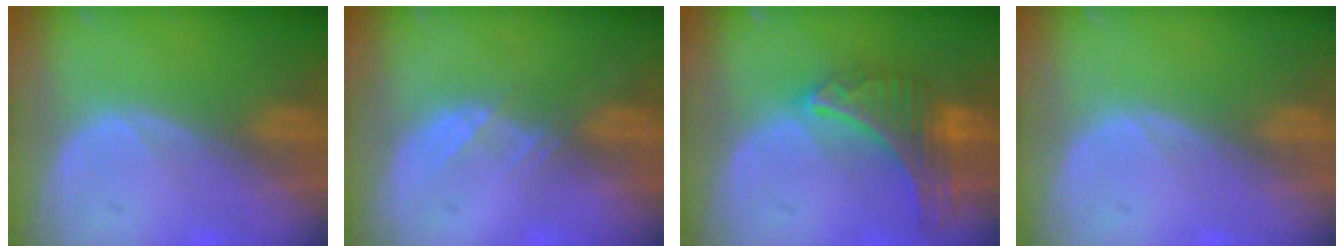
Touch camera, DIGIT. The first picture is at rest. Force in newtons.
{"total": 1.9, "press": 1.8, "slide": 0.8}
{"total": 9.2, "press": 8.0, "slide": 4.4}
{"total": 0.0}